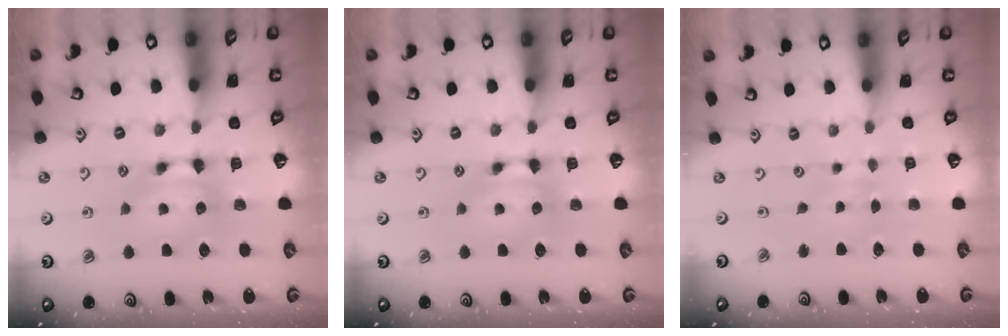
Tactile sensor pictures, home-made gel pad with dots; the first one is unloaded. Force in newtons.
{"total": 0.0}
{"total": 4.2, "press": 4.1, "slide": 0.3}